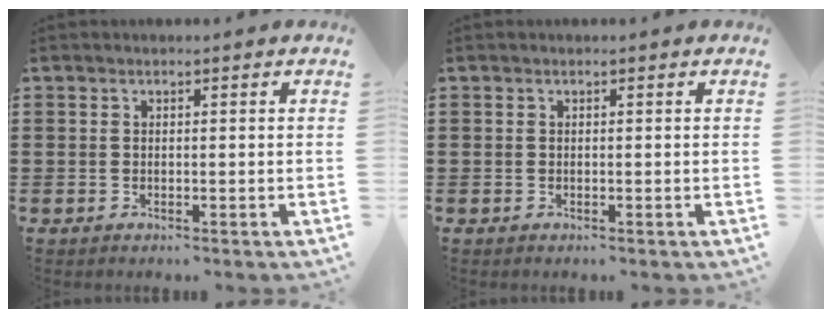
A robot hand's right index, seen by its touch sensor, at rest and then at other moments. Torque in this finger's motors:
{"motor_torque": [0.00, 0.00, 0.00, 0.00]}